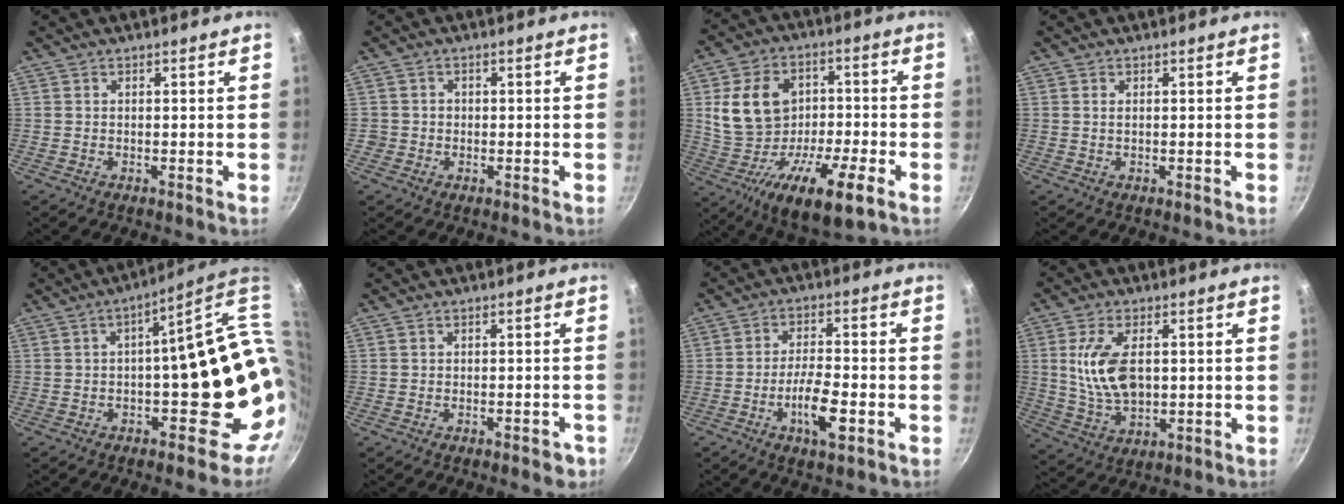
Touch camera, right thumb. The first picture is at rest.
{"total": 1.8, "force": [-0.4, 1.8, 0.4], "torque": [0.003, 0.007, -0.006]}
{"total": 19.1, "force": [-3.8, 11.0, 15.1], "torque": [-0.241, 0.020, -0.065]}
{"total": 0.7, "force": [0.2, 0.3, 0.6], "torque": [-0.011, 0.001, 0.003]}
{"total": 19.7, "force": [1.0, 8.5, 17.7], "torque": [-0.152, 0.008, 0.032]}
{"total": 2.7, "force": [-1.5, 1.4, 1.7], "torque": [-0.008, 0.022, -0.006]}
{"total": 8.1, "force": [-3.2, 2.6, 7.0], "torque": [-0.125, 0.017, -0.058]}
{"total": 11.2, "force": [1.5, 6.2, 9.2], "torque": [-0.168, -0.008, 0.034]}